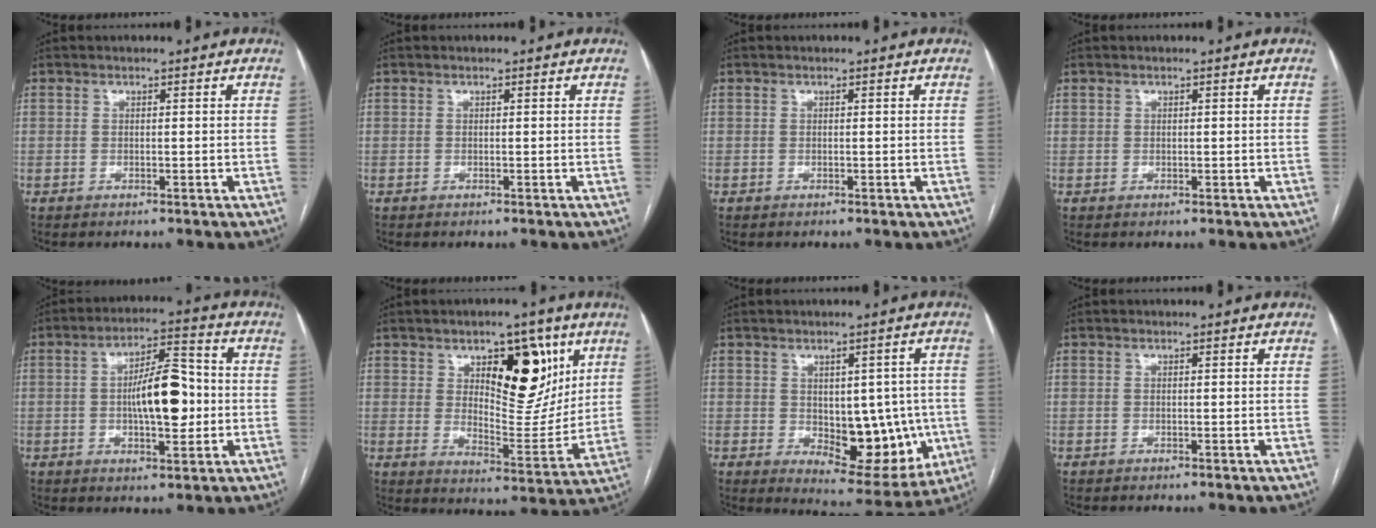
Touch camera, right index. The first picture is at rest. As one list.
[{"total": 0.0}, {"total": 0.0}, {"total": 0.6, "force": [0.4, 0.5, 0.2], "torque": [0.003, 0.000, 0.007]}, {"total": 10.6, "force": [-0.5, 3.4, 10.0], "torque": [-0.169, 0.016, -0.006]}, {"total": 13.5, "force": [6.0, 5.8, 10.6], "torque": [-0.141, 0.001, 0.099]}, {"total": 12.3, "force": [-1.3, 6.5, 10.4], "torque": [-0.118, 0.004, 0.008]}, {"total": 0.0}]